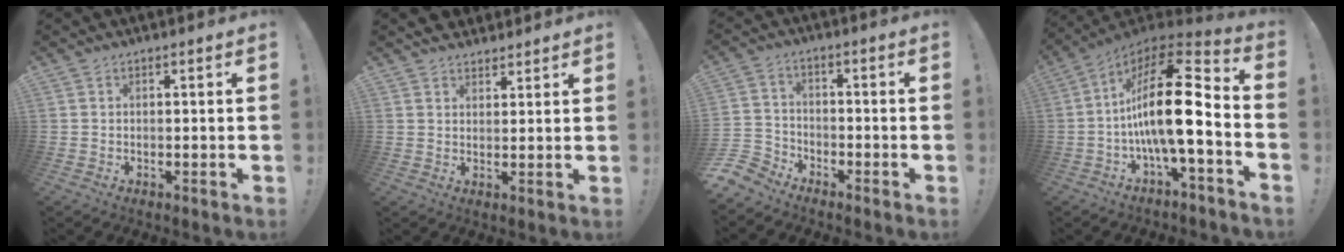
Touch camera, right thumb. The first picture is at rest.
{"total": 3.8, "force": [3.3, 1.9, 0.2], "torque": [0.010, -0.021, 0.060]}
{"total": 5.7, "force": [-4.7, 3.1, 0.7], "torque": [-0.018, 0.025, -0.094]}
{"total": 22.7, "force": [-2.1, 6.8, 21.5], "torque": [-0.374, 0.005, -0.041]}